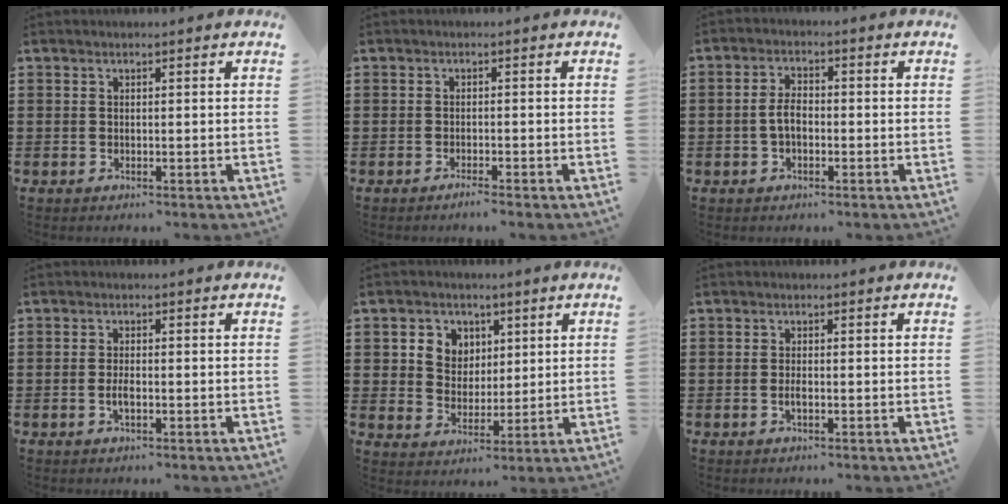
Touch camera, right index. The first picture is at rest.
{"total": 1.2, "force": [-1.1, 0.0, 0.4], "torque": [-0.010, -0.002, -0.021]}
{"total": 3.5, "force": [-0.7, 1.9, 2.9], "torque": [-0.069, 0.001, -0.018]}
{"total": 2.0, "force": [-0.6, 0.7, 1.8], "torque": [-0.042, -0.003, -0.012]}
{"total": 5.0, "force": [1.9, 4.5, 0.9], "torque": [-0.034, 0.014, 0.031]}
{"total": 1.4, "force": [-0.4, 0.5, 1.3], "torque": [-0.024, -0.002, -0.007]}